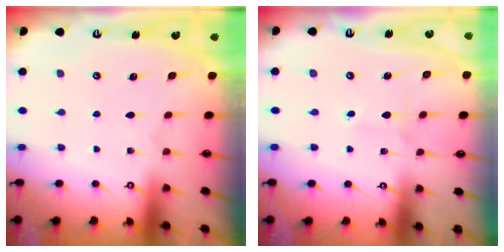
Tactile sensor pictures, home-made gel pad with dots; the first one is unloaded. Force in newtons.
{"total": 1.6, "press": 1.6, "slide": 0.2}